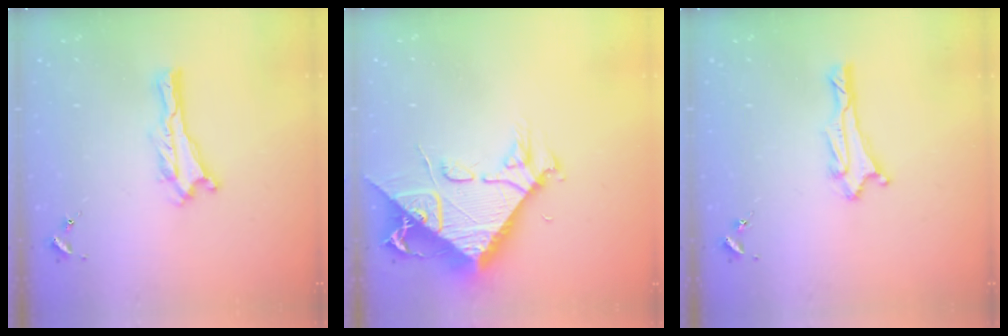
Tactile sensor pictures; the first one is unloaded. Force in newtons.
{"total": 10.6, "press": 10.6, "slide": 1.1}
{"total": 2.0, "press": 1.8, "slide": 0.8}